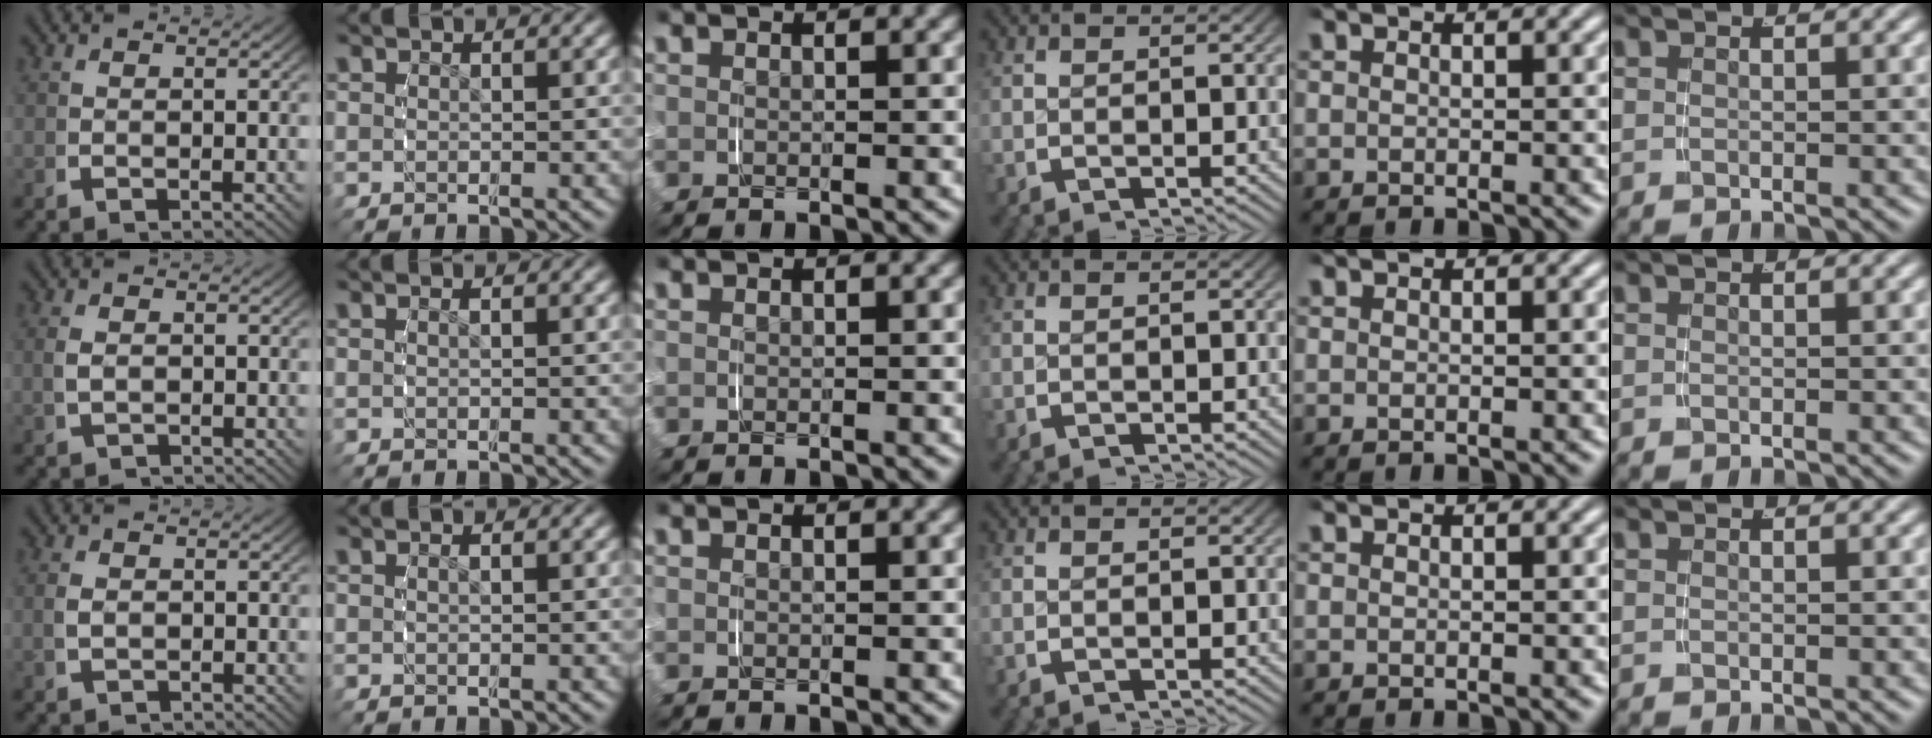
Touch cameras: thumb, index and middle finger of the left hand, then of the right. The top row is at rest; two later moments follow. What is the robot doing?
{"motion": "grasp_and_lifting", "object": "pen bag"}